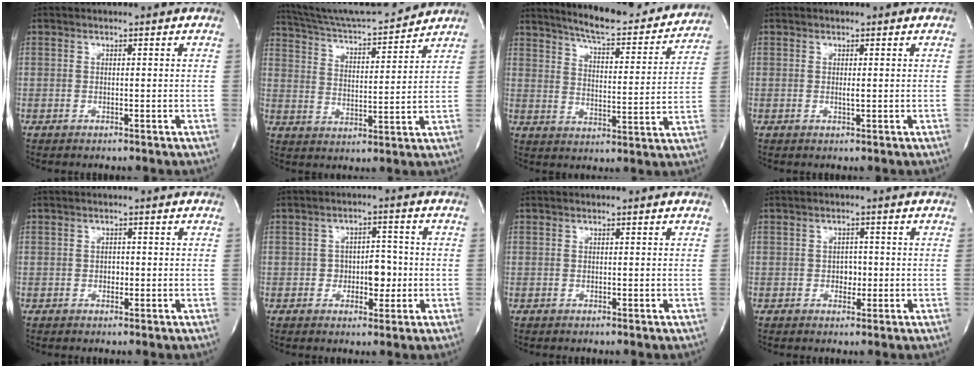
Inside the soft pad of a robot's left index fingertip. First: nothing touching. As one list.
[{"total": 15.4, "force": [14.6, 0.9, 4.8], "torque": [-0.089, 0.007, 0.235]}, {"total": 20.2, "force": [18.4, 3.5, 7.7], "torque": [-0.107, -0.023, 0.237]}, {"total": 0.8, "force": [0.2, 0.1, 0.8], "torque": [-0.018, -0.001, 0.003]}, {"total": 1.0, "force": [-0.2, 0.7, 0.6], "torque": [-0.009, 0.003, -0.003]}, {"total": 4.6, "force": [-0.8, 2.8, 3.5], "torque": [-0.039, 0.011, -0.008]}, {"total": 0.0}, {"total": 2.0, "force": [-0.3, 1.5, 1.2], "torque": [-0.015, 0.005, -0.003]}]